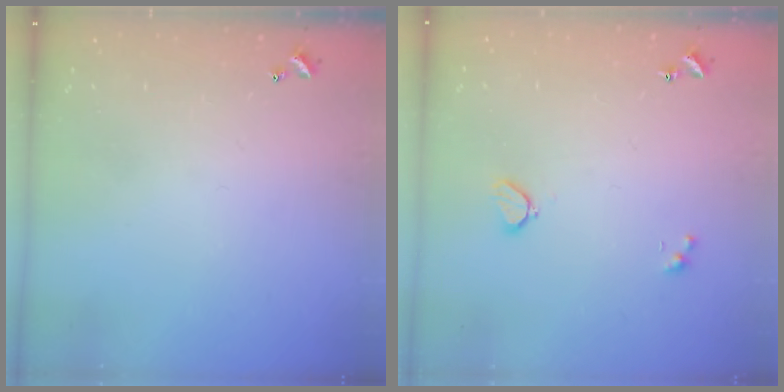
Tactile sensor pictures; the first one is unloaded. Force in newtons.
{"total": 1.9, "press": 1.9, "slide": 0.6}